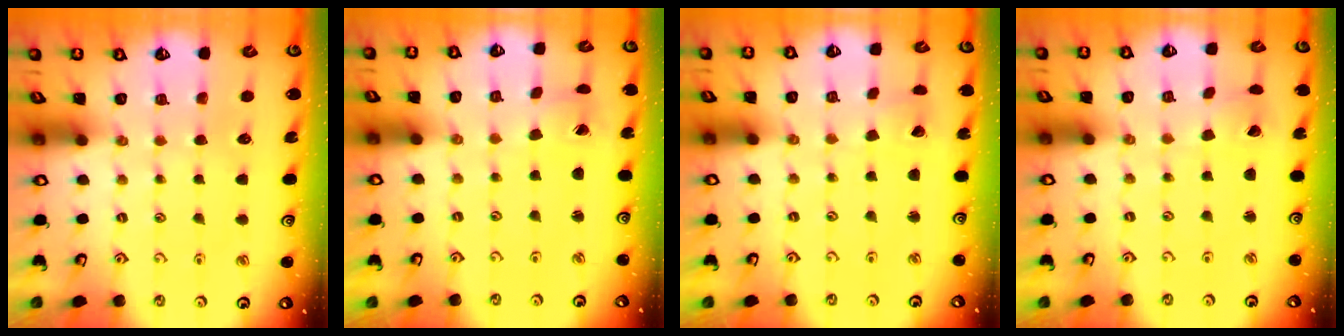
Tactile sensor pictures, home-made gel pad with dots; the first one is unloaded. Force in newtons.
{"total": 1.3, "press": 1.3, "slide": 0.0}
{"total": 2.7, "press": 2.7, "slide": 0.3}
{"total": 0.9, "press": 0.9, "slide": 0.1}